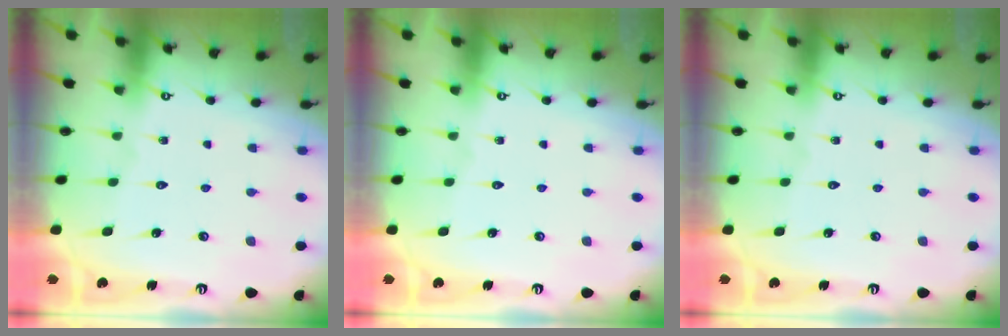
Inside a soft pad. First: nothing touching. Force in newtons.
{"total": 0.0}
{"total": 0.0}